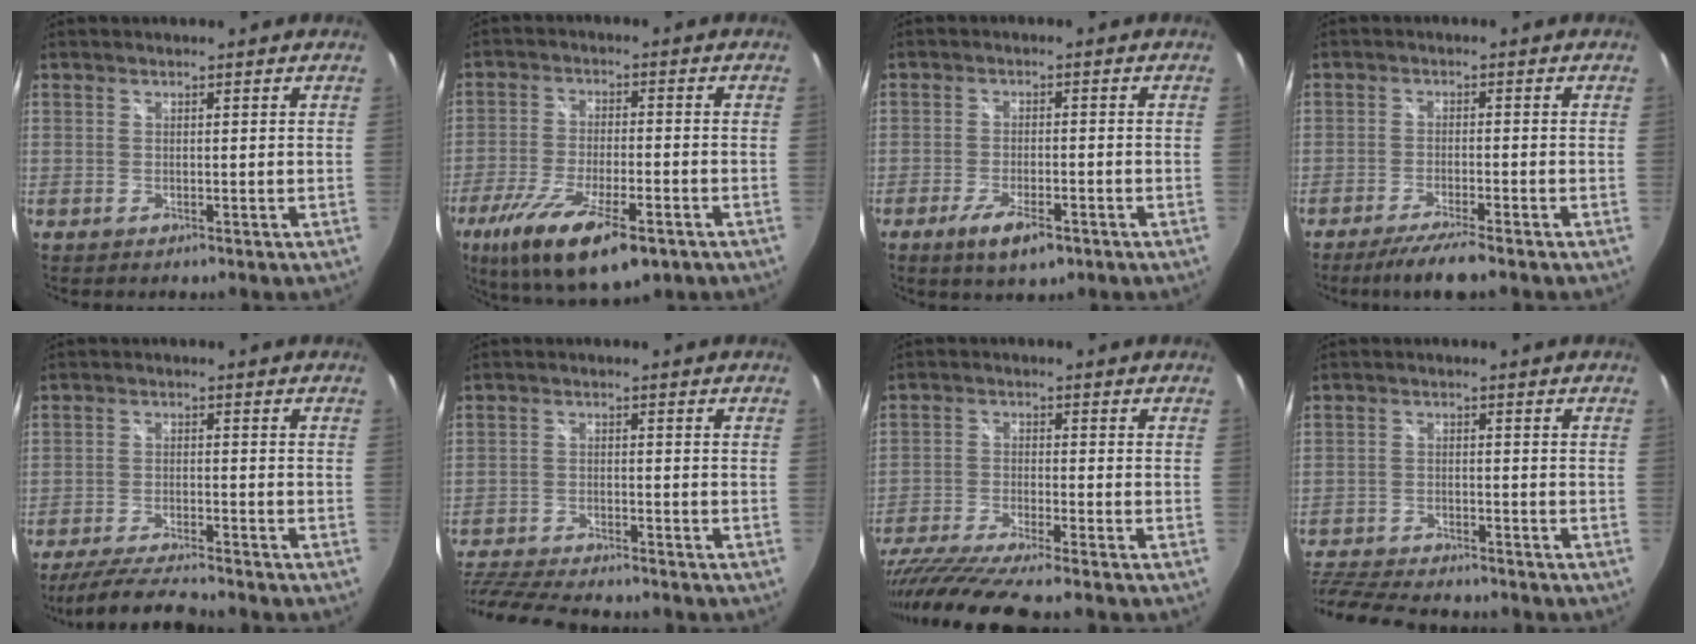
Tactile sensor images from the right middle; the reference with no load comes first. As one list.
[{"total": 16.5, "force": [-9.7, 5.1, 12.3], "torque": [-0.245, -0.052, -0.167]}, {"total": 6.3, "force": [-3.7, 2.0, 4.7], "torque": [-0.105, -0.015, -0.064]}, {"total": 6.4, "force": [-5.3, 0.0, 3.7], "torque": [-0.081, -0.013, -0.091]}, {"total": 10.1, "force": [-9.1, 0.6, 4.3], "torque": [-0.106, -0.014, -0.158]}, {"total": 13.7, "force": [-12.1, 2.9, 5.9], "torque": [-0.147, -0.027, -0.206]}, {"total": 14.4, "force": [-12.1, 0.2, 7.8], "torque": [-0.168, -0.049, -0.216]}, {"total": 14.4, "force": [-12.5, 4.0, 5.8], "torque": [-0.151, -0.021, -0.207]}]